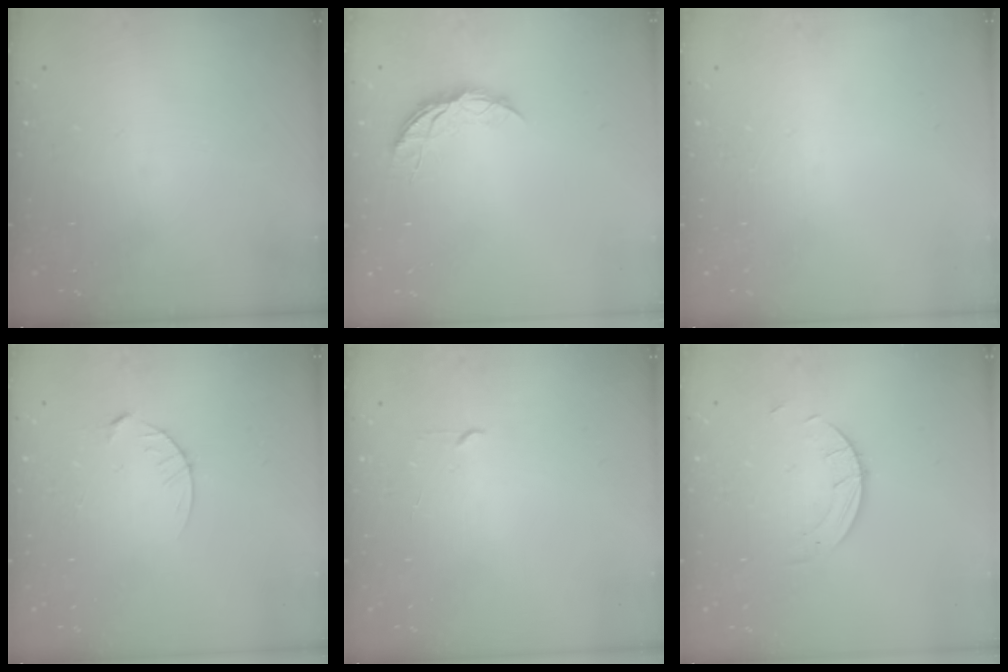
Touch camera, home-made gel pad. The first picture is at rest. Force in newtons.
{"total": 5.2, "press": 5.1, "slide": 0.5}
{"total": 0.0}
{"total": 4.1, "press": 4.1, "slide": 0.5}
{"total": 2.3, "press": 2.2, "slide": 0.3}
{"total": 2.5, "press": 2.5, "slide": 0.2}